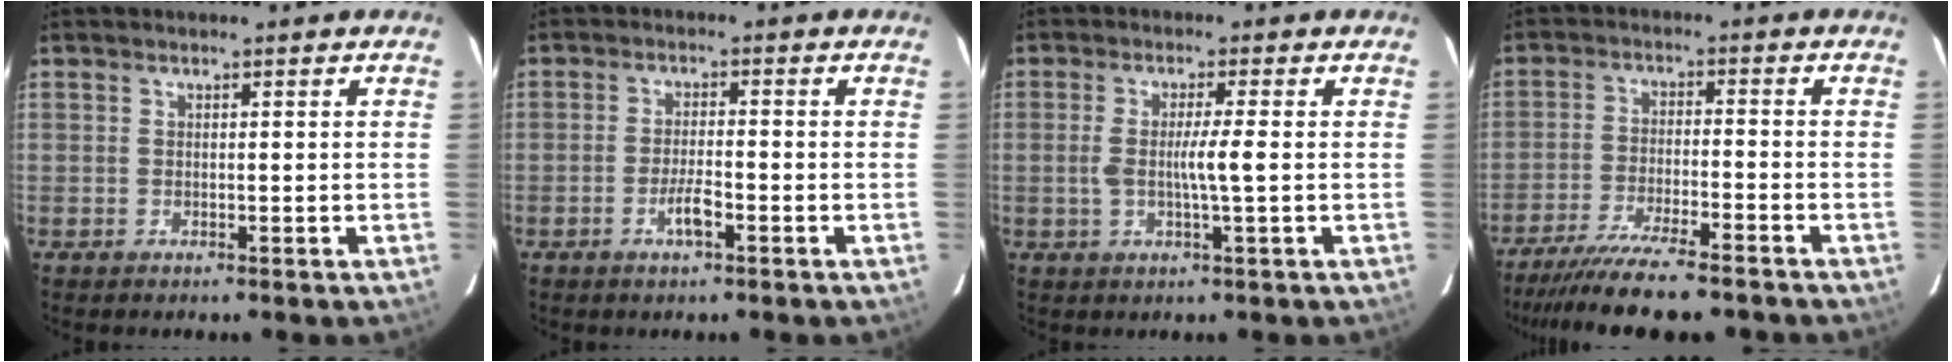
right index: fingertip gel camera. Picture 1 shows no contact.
{"total": 3.3, "force": [-1.6, 0.6, 2.8], "torque": [-0.055, 0.000, -0.030]}
{"total": 4.3, "force": [-0.3, -0.3, 4.3], "torque": [-0.080, -0.004, -0.005]}
{"total": 13.2, "force": [-11.3, 0.8, 6.7], "torque": [-0.106, -0.029, -0.180]}